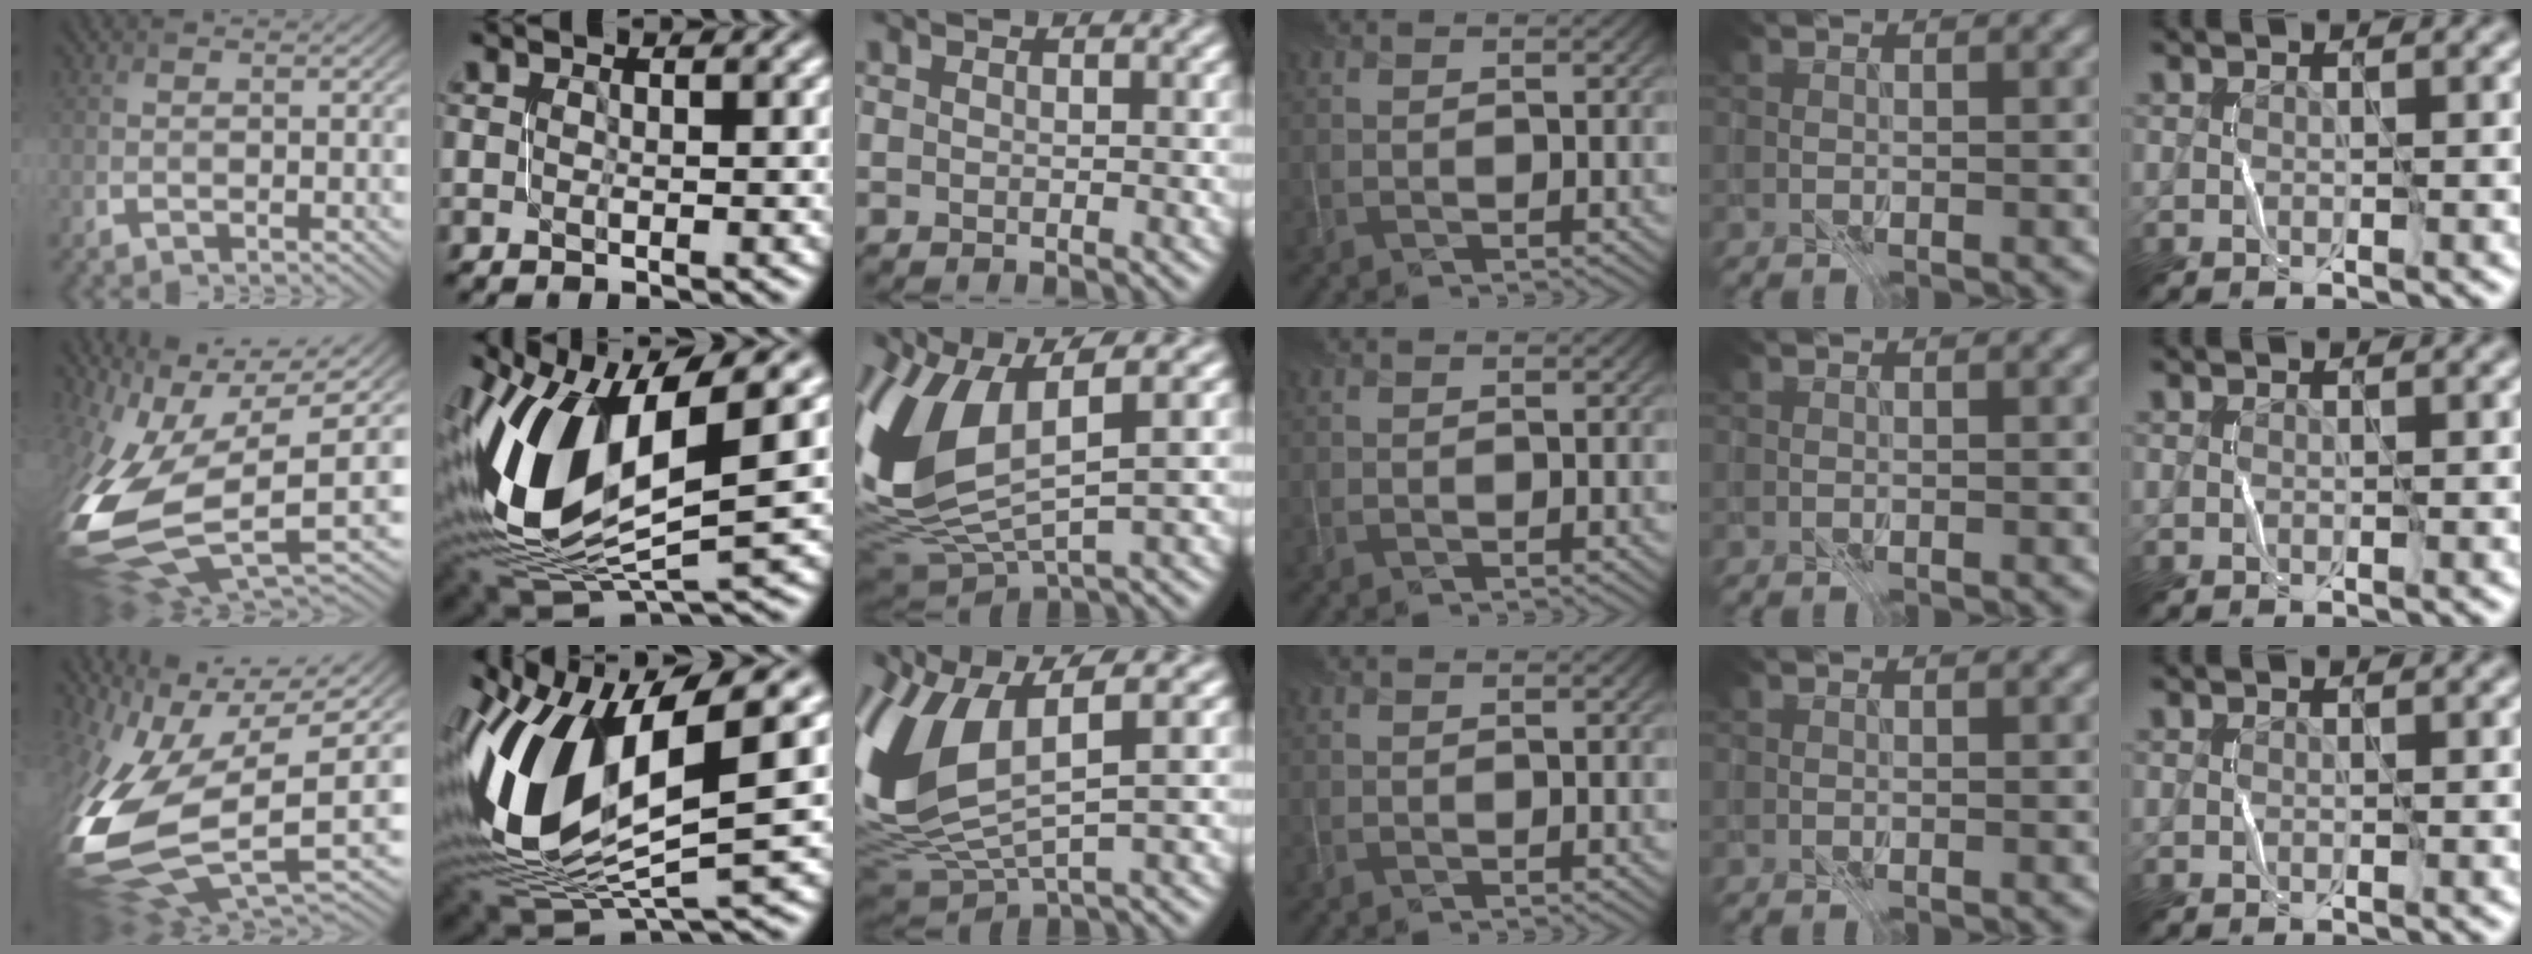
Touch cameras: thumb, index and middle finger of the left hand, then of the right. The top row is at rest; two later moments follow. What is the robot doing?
{"motion": "close", "object": "stapler"}